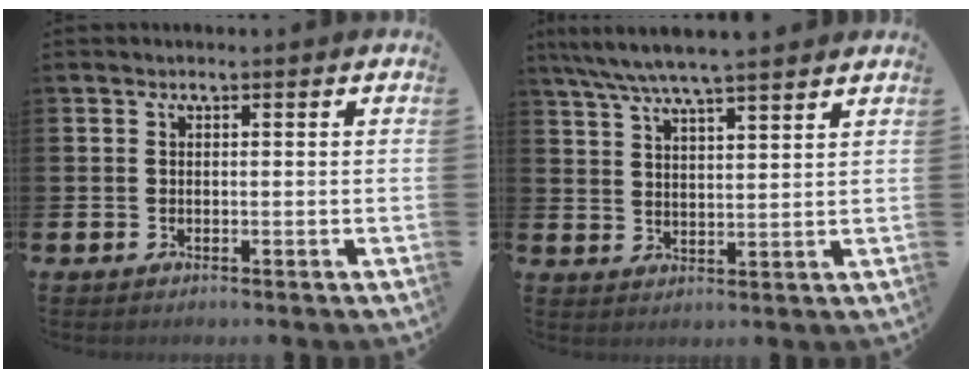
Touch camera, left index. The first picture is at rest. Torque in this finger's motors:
{"motor_torque": [0.45, -1.17, 1.05, 0.21]}